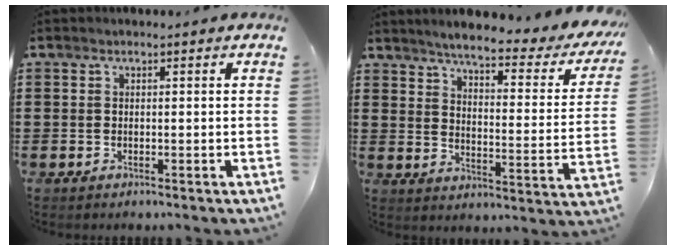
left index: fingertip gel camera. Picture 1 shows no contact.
{"total": 4.7, "force": [4.0, -0.1, 2.5], "torque": [-0.061, -0.033, 0.059]}